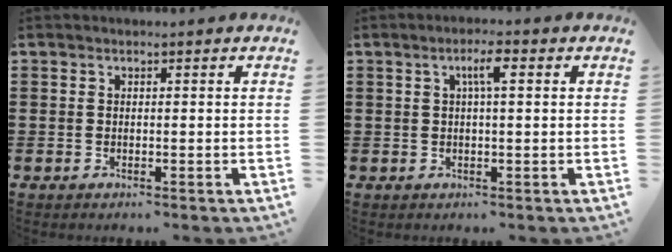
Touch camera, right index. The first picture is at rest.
{"total": 3.2, "force": [0.9, 0.6, 3.1], "torque": [-0.062, 0.010, 0.011]}